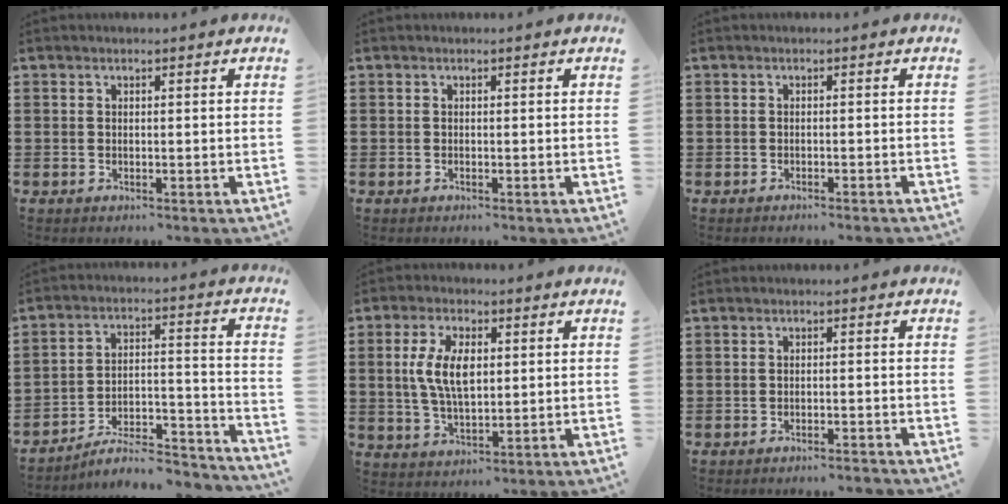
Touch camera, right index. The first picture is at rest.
{"total": 0.0}
{"total": 0.8, "force": [-0.7, -0.1, 0.2], "torque": [-0.005, -0.001, -0.015]}
{"total": 7.4, "force": [-6.3, 2.0, 3.3], "torque": [-0.051, 0.008, -0.121]}
{"total": 7.4, "force": [1.0, 3.6, 6.4], "torque": [-0.141, 0.008, 0.012]}
{"total": 1.5, "force": [-1.4, -0.2, 0.3], "torque": [-0.007, 0.003, -0.029]}